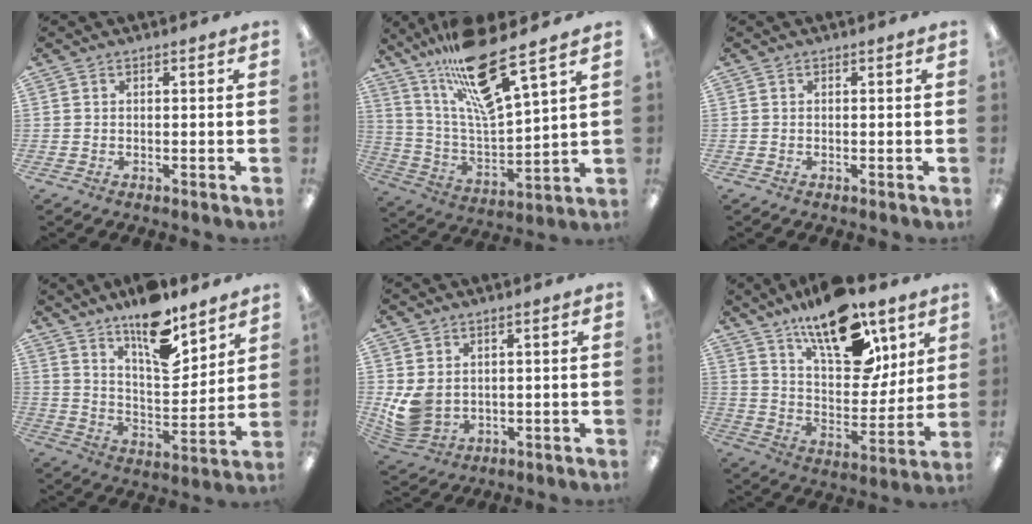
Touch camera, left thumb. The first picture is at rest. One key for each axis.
{"total": 19.9, "fx": 14.7, "fy": 4.0, "fz": 12.8, "tx": -0.239, "ty": -0.083, "tz": 0.246}
{"total": 0.0}
{"total": 14.8, "fx": 10.8, "fy": 5.4, "fz": 8.5, "tx": -0.138, "ty": -0.069, "tz": 0.186}
{"total": 6.6, "fx": 1.5, "fy": 5.0, "fz": 4.1, "tx": -0.102, "ty": -0.005, "tz": 0.033}
{"total": 20.7, "fx": 13.5, "fy": 9.6, "fz": 12.5, "tx": -0.194, "ty": -0.075, "tz": 0.229}